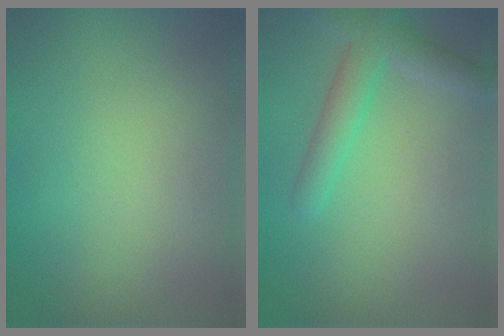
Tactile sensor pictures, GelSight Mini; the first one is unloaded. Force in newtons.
{"total": 3.6, "press": 3.6, "slide": 0.2}